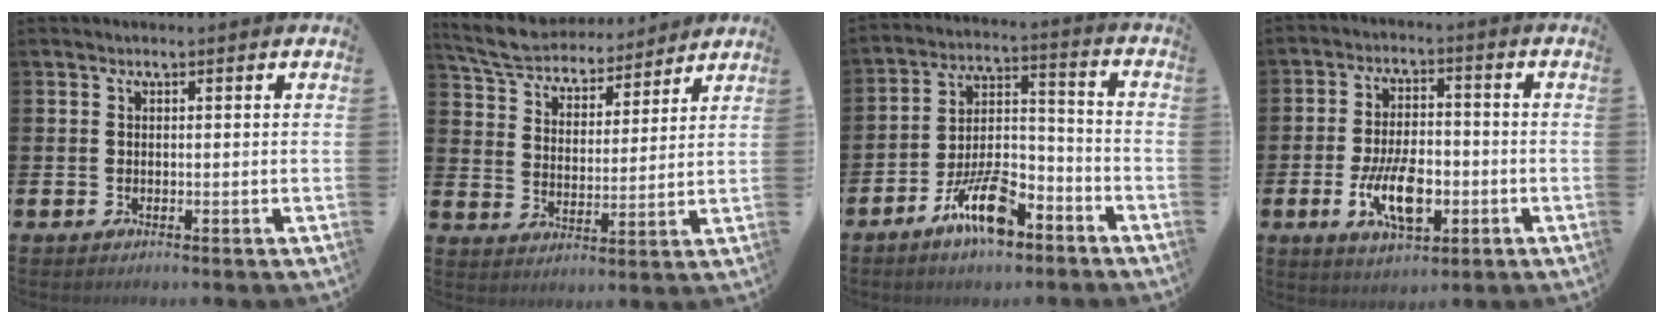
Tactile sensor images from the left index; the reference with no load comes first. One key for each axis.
{"total": 6.9, "fx": 6.5, "fy": 1.7, "fz": 1.1, "tx": -0.055, "ty": -0.045, "tz": 0.114}
{"total": 9.4, "fx": -6.2, "fy": 3.7, "fz": 6.0, "tx": -0.116, "ty": 0.013, "tz": -0.117}
{"total": 8.7, "fx": -2.6, "fy": 4.2, "fz": 7.2, "tx": -0.128, "ty": -0.008, "tz": -0.049}